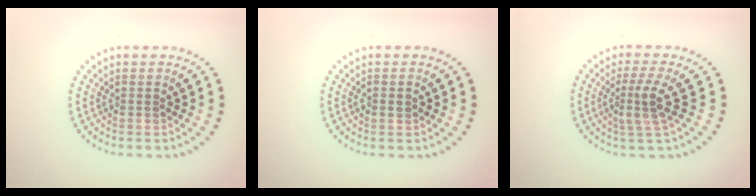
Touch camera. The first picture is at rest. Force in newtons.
{"total": 1.2, "press": 1.2, "slide": 0.1}
{"total": 2.9, "press": 2.4, "slide": 1.6}